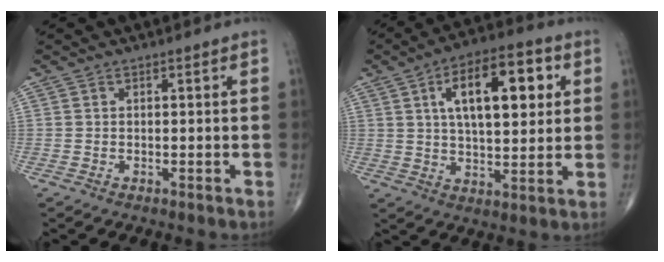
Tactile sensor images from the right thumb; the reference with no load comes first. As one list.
[{"total": 16.6, "force": [4.9, 7.4, 14.0], "torque": [-0.193, 0.003, 0.074]}]